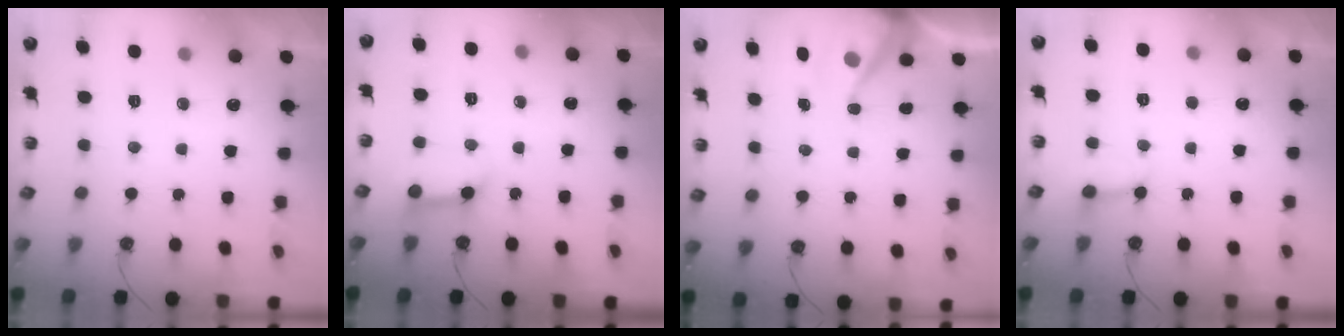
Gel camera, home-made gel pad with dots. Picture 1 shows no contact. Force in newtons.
{"total": 10.0, "press": 9.9, "slide": 1.4}
{"total": 7.5, "press": 7.5, "slide": 0.3}
{"total": 2.8, "press": 2.7, "slide": 0.5}